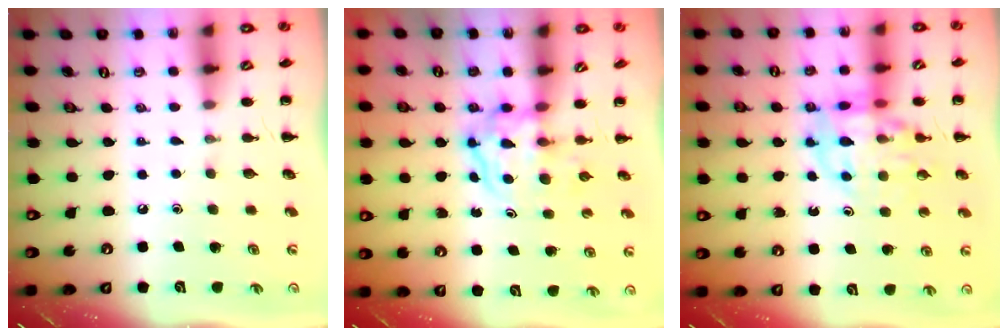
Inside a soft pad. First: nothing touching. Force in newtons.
{"total": 3.8, "press": 3.8, "slide": 0.4}
{"total": 13.4, "press": 13.1, "slide": 3.1}